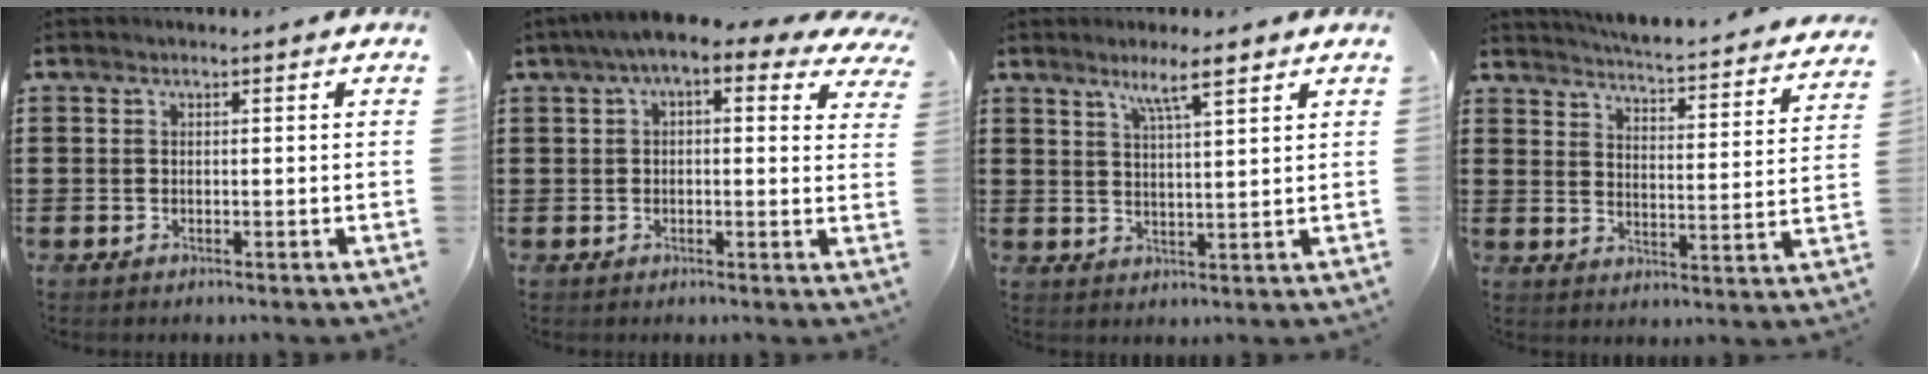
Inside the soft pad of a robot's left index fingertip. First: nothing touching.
{"total": 5.0, "force": [2.6, 1.1, 4.1], "torque": [-0.085, 0.000, 0.041]}
{"total": 5.3, "force": [3.8, 0.2, 3.7], "torque": [-0.073, -0.006, 0.063]}
{"total": 3.9, "force": [3.8, -0.6, 0.6], "torque": [-0.034, -0.039, 0.058]}